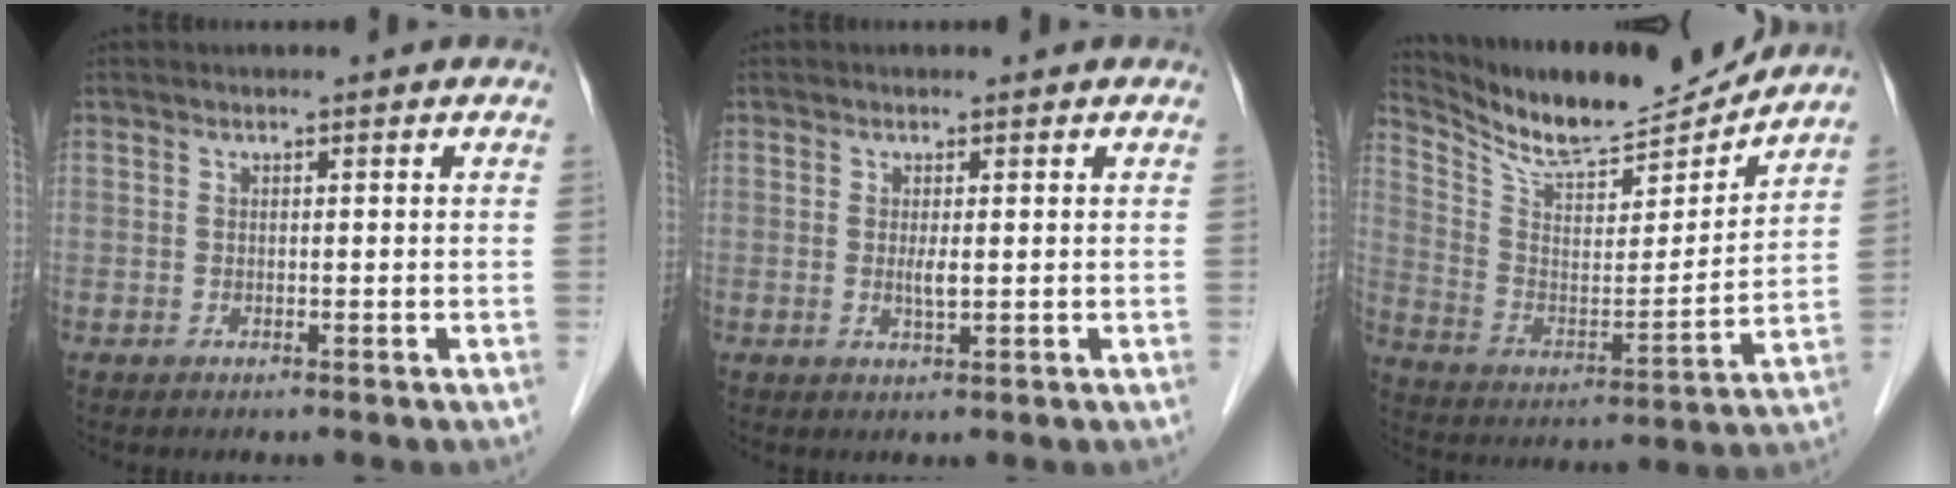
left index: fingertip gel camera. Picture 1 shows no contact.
{"total": 1.5, "force": [0.1, 0.2, 1.4], "torque": [-0.030, -0.003, 0.003]}
{"total": 16.3, "force": [15.5, 1.5, 5.1], "torque": [-0.105, -0.020, 0.262]}